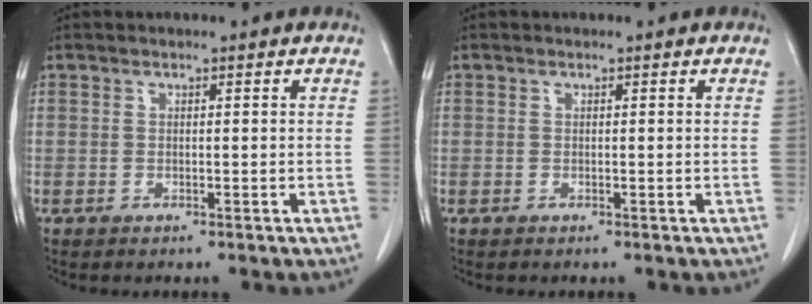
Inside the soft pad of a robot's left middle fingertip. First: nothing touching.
{"total": 0.0}